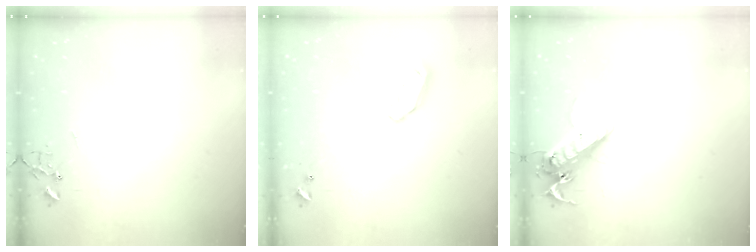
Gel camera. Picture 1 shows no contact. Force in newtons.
{"total": 8.0, "press": 8.0, "slide": 1.0}
{"total": 15.0, "press": 14.7, "slide": 2.5}